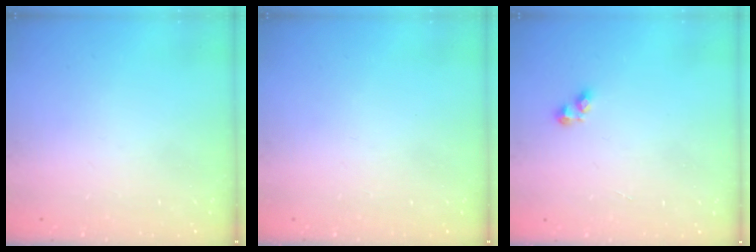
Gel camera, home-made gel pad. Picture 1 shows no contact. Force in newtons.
{"total": 0.0}
{"total": 2.4, "press": 2.4, "slide": 0.3}